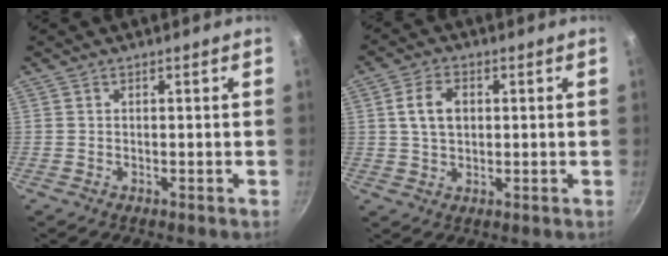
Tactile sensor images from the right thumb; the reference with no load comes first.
{"total": 6.1, "force": [1.0, 4.1, 4.4], "torque": [-0.066, 0.006, 0.017]}